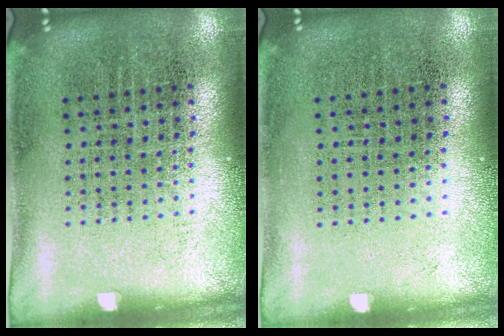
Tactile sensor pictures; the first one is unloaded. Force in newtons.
{"total": 0.0}